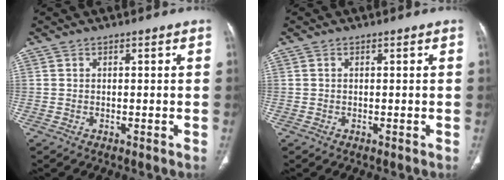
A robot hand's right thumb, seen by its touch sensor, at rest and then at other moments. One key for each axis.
{"total": 0.0}